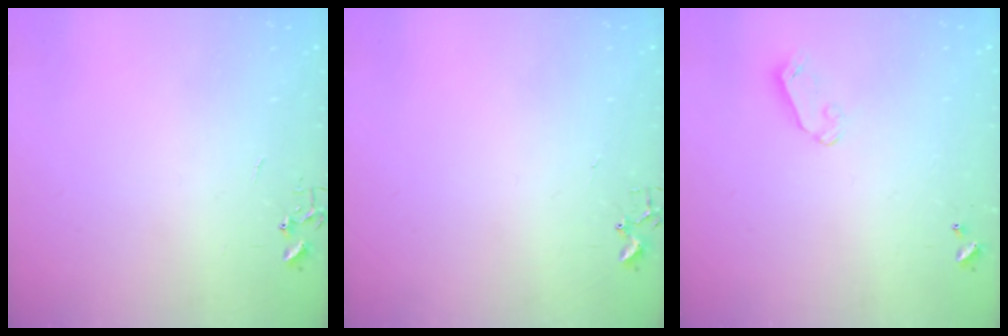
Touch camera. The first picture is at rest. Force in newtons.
{"total": 7.3, "press": 7.3, "slide": 0.5}
{"total": 4.8, "press": 4.8, "slide": 0.5}